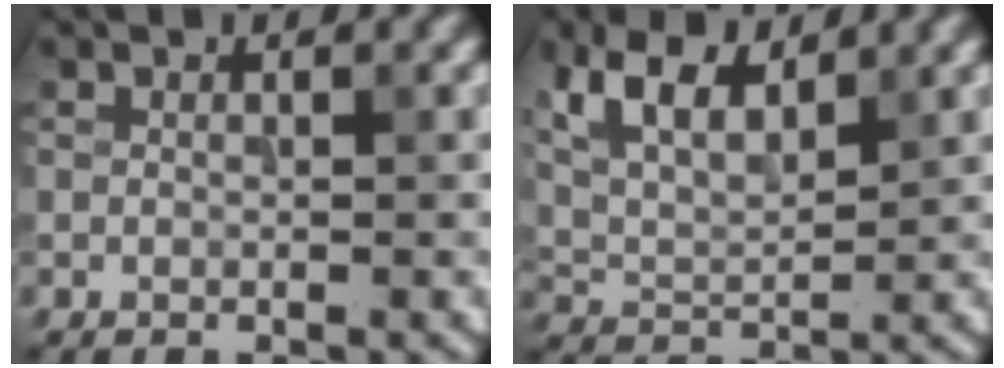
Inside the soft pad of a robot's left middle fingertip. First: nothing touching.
{"total": 7.2, "force": [4.4, 3.0, 4.8], "torque": [-0.108, 0.028, 0.067]}